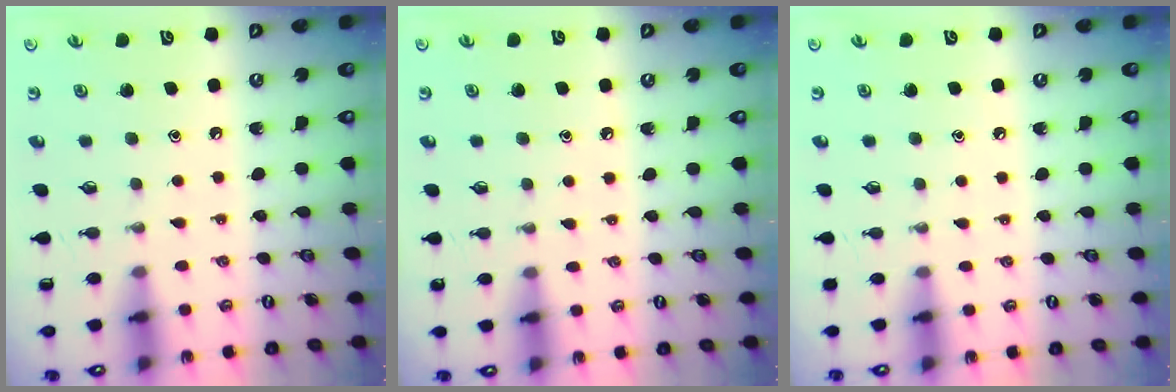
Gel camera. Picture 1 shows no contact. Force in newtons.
{"total": 4.2, "press": 4.2, "slide": 0.7}
{"total": 3.3, "press": 3.2, "slide": 0.5}